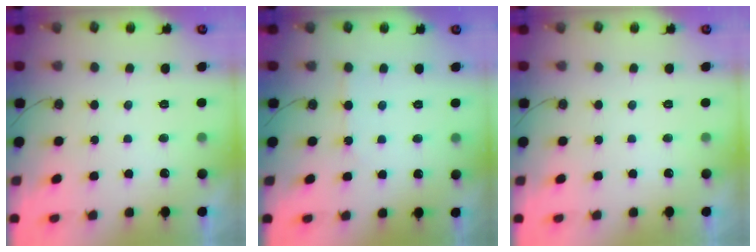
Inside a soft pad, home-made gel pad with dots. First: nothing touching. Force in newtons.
{"total": 2.6, "press": 2.6, "slide": 0.4}
{"total": 0.0}